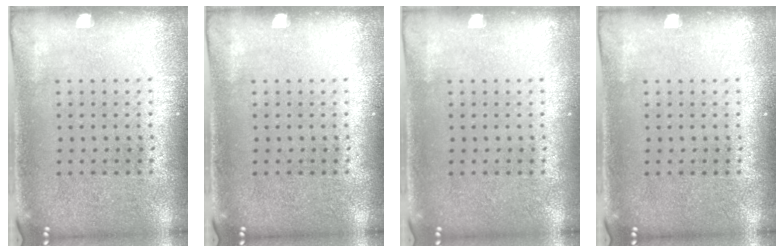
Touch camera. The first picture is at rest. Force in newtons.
{"total": 0.0}
{"total": 0.0}
{"total": 0.0}